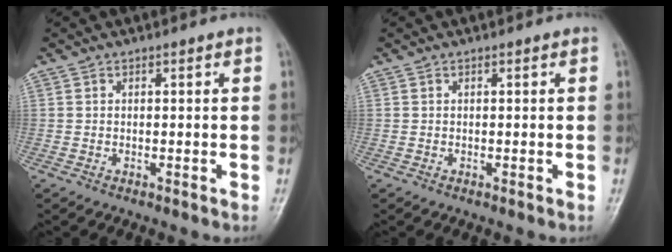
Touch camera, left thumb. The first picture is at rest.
{"total": 0.0}